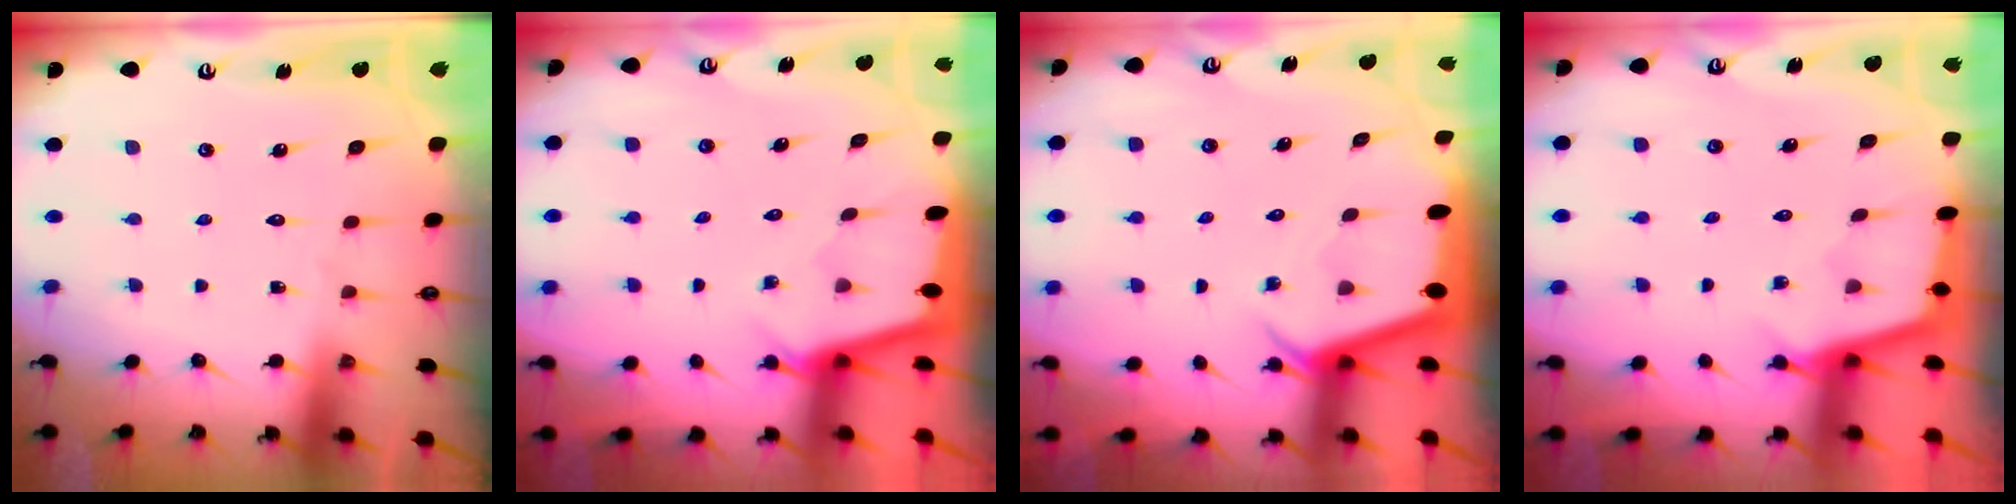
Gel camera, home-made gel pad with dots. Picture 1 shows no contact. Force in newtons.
{"total": 2.1, "press": 2.1, "slide": 0.2}
{"total": 2.6, "press": 2.6, "slide": 0.2}
{"total": 2.3, "press": 2.3, "slide": 0.1}